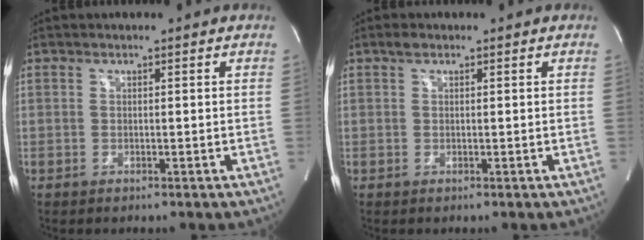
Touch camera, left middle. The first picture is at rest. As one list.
[{"total": 1.0, "force": [0.6, 0.5, 0.6], "torque": [-0.015, 0.010, 0.012]}]